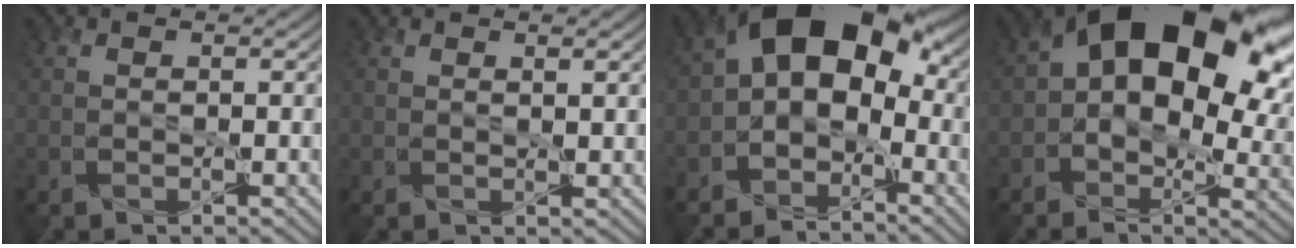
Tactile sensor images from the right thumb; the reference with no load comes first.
{"total": 1.1, "force": [1.0, 0.0, 0.4], "torque": [-0.009, -0.003, 0.025]}
{"total": 12.1, "force": [-0.7, 8.0, 9.0], "torque": [-0.148, 0.008, -0.032]}
{"total": 18.4, "force": [3.9, 11.0, 14.2], "torque": [-0.232, -0.005, 0.072]}